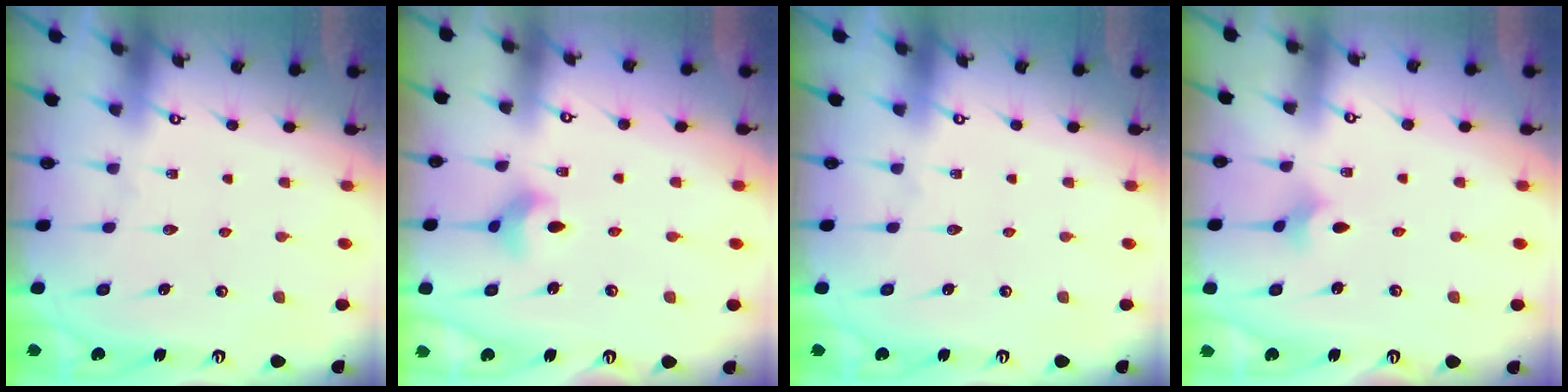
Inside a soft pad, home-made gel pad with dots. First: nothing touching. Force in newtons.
{"total": 5.2, "press": 5.1, "slide": 0.7}
{"total": 0.0}
{"total": 2.0, "press": 2.0, "slide": 0.4}